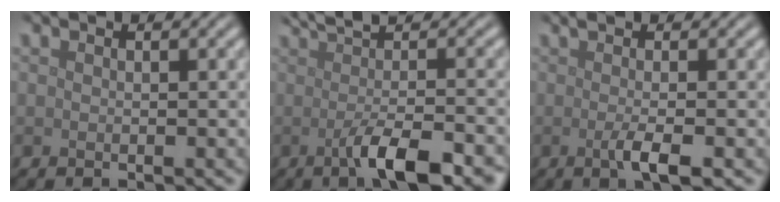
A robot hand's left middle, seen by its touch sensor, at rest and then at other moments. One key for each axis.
{"total": 7.8, "fx": -1.3, "fy": 2.2, "fz": 7.3, "tx": -0.091, "ty": -0.001, "tz": -0.023}
{"total": 3.3, "fx": -0.3, "fy": 0.8, "fz": 3.1, "tx": -0.046, "ty": -0.003, "tz": -0.009}